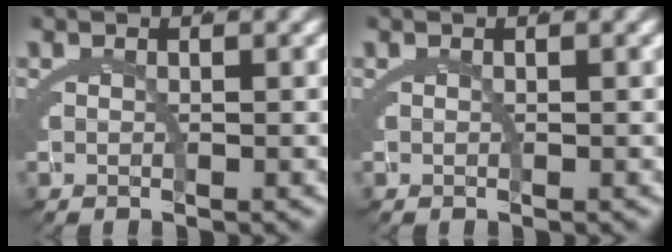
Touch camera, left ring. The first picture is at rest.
{"total": 0.0}